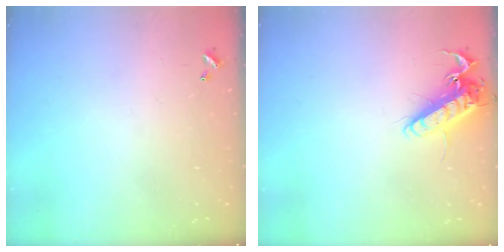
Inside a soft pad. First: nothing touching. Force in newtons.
{"total": 12.8, "press": 12.6, "slide": 2.4}